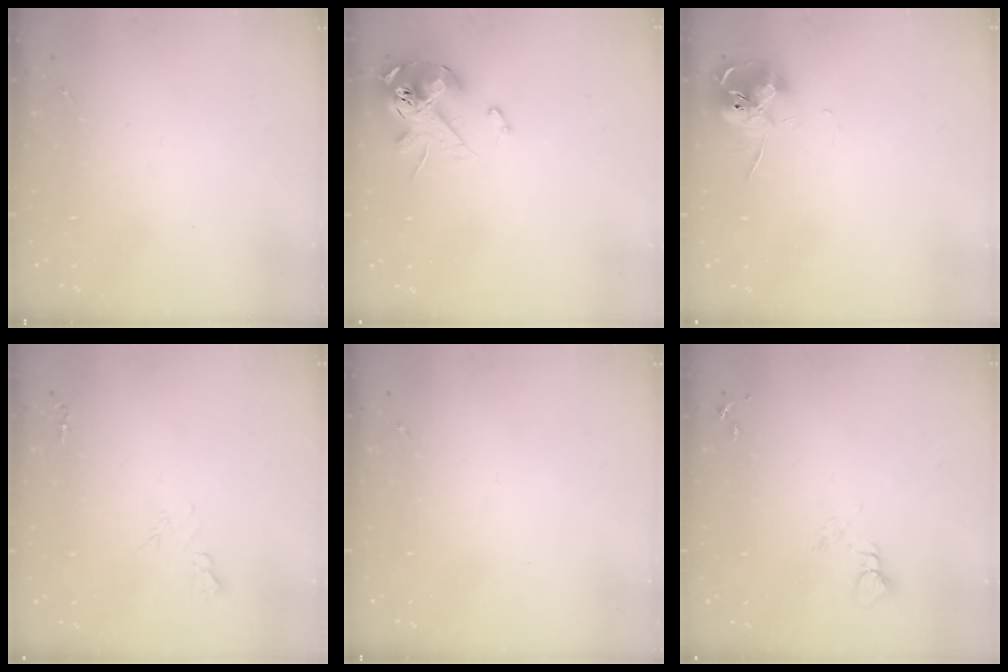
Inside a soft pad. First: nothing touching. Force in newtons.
{"total": 13.4, "press": 13.3, "slide": 1.4}
{"total": 11.1, "press": 11.0, "slide": 0.6}
{"total": 5.8, "press": 5.8, "slide": 0.7}
{"total": 0.0}
{"total": 3.4, "press": 3.4, "slide": 0.2}